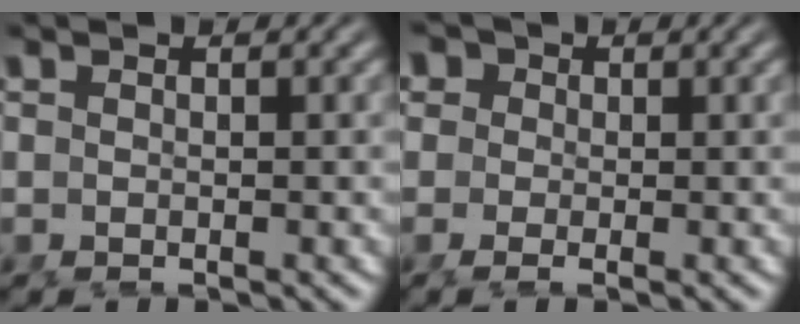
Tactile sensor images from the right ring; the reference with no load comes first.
{"total": 4.7, "force": [0.9, 4.0, 2.2], "torque": [-0.054, 0.000, 0.005]}